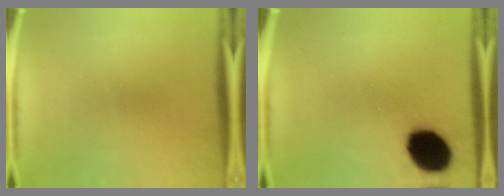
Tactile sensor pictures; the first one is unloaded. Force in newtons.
{"total": 14.5}